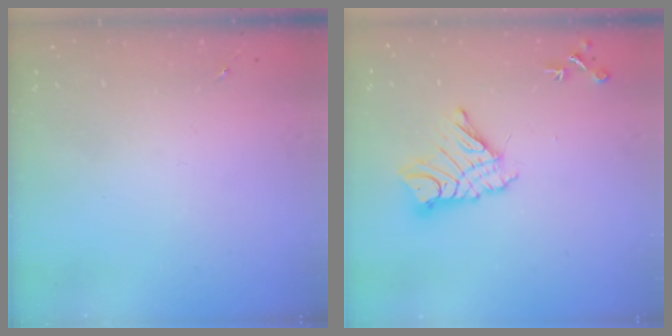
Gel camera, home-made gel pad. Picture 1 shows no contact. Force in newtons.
{"total": 13.7, "press": 13.7, "slide": 1.3}